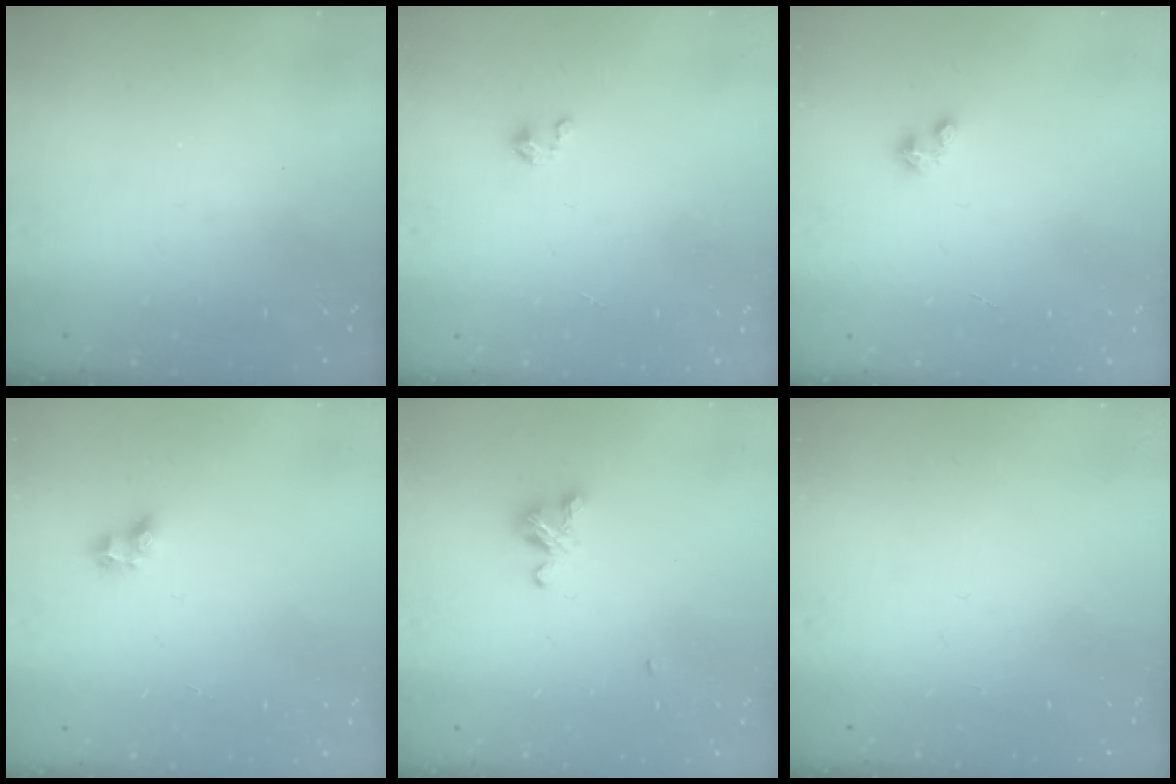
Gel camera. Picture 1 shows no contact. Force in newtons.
{"total": 0.0}
{"total": 0.9, "press": 0.9, "slide": 0.3}
{"total": 4.4, "press": 4.3, "slide": 0.8}
{"total": 5.1, "press": 5.0, "slide": 0.5}
{"total": 0.0}